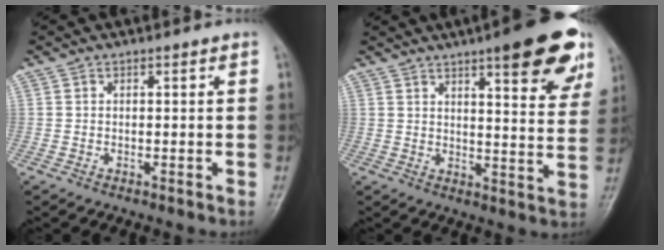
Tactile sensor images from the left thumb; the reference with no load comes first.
{"total": 16.9, "force": [9.9, 4.1, 13.0], "torque": [-0.134, -0.042, 0.123]}